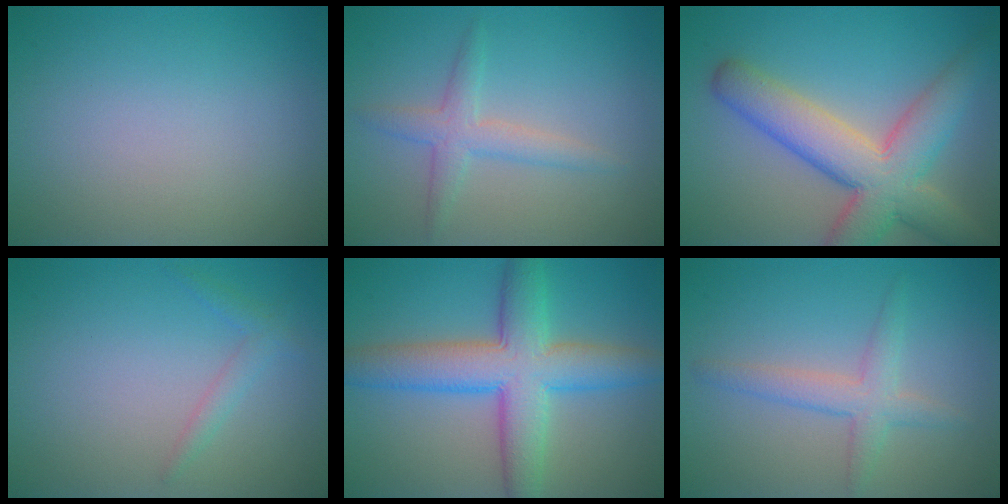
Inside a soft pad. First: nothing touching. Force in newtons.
{"total": 2.7, "press": 2.7, "slide": 0.0}
{"total": 8.6, "press": 8.6, "slide": 0.6}
{"total": 1.4, "press": 1.4, "slide": 0.1}
{"total": 7.9, "press": 7.9, "slide": 0.1}
{"total": 2.8, "press": 2.8, "slide": 0.1}